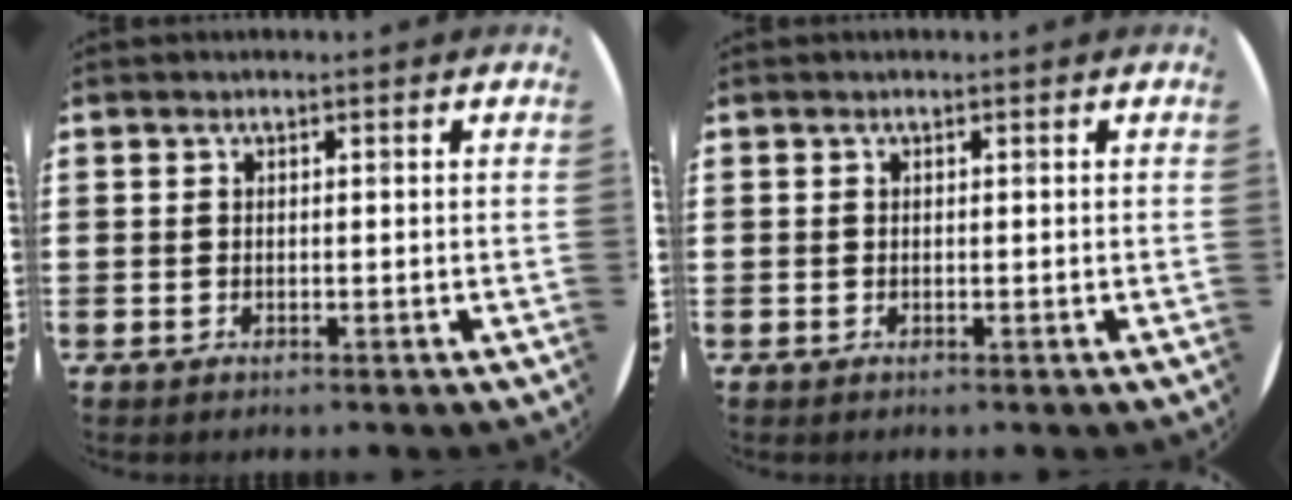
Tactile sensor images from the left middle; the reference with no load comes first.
{"total": 0.0}